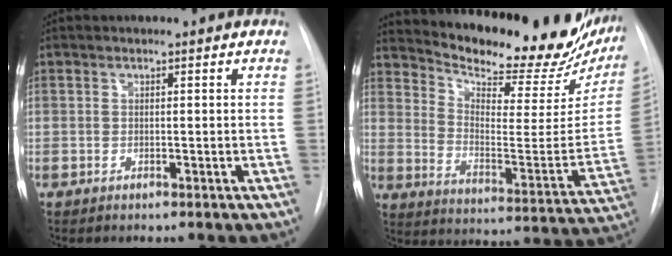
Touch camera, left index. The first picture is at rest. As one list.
[{"total": 26.2, "force": [23.0, 6.7, 10.5], "torque": [-0.163, -0.074, 0.299]}]